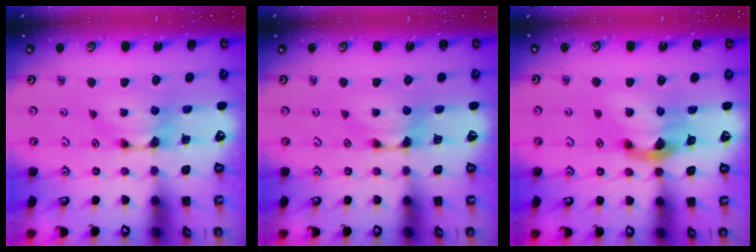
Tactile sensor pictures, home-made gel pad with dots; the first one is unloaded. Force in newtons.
{"total": 0.0}
{"total": 4.7, "press": 4.1, "slide": 2.1}